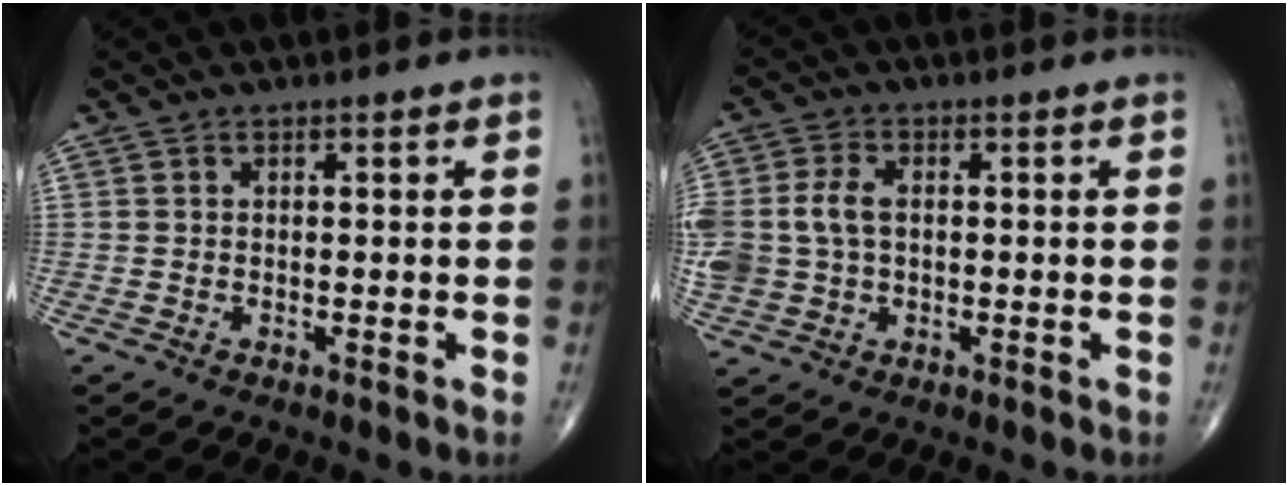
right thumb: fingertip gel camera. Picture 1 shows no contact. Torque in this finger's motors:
{"motor_torque": [1.17, 1.43, 0.98, -0.14, 0.32]}